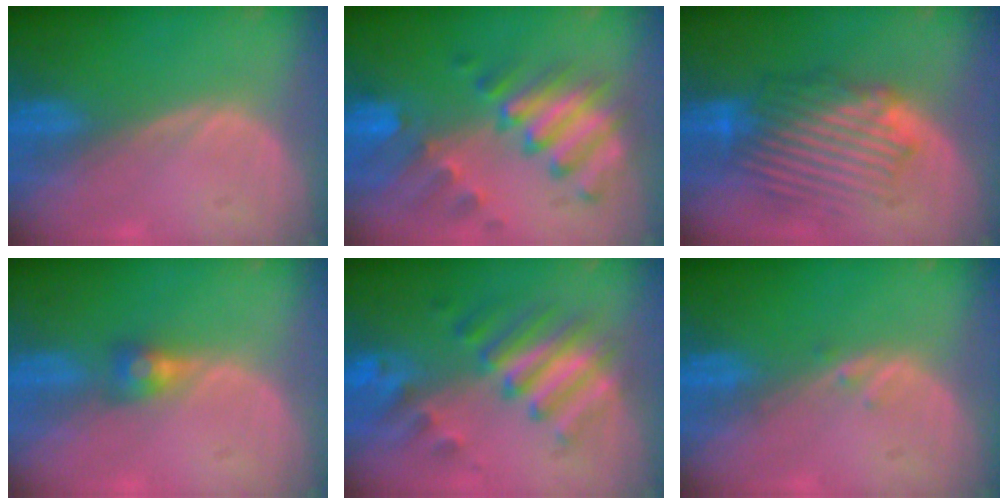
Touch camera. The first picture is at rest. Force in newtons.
{"total": 10.0, "press": 8.8, "slide": 4.7}
{"total": 8.9, "press": 8.6, "slide": 2.2}
{"total": 2.9, "press": 2.5, "slide": 1.5}
{"total": 8.8, "press": 8.1, "slide": 3.3}
{"total": 0.8, "press": 0.8, "slide": 0.1}